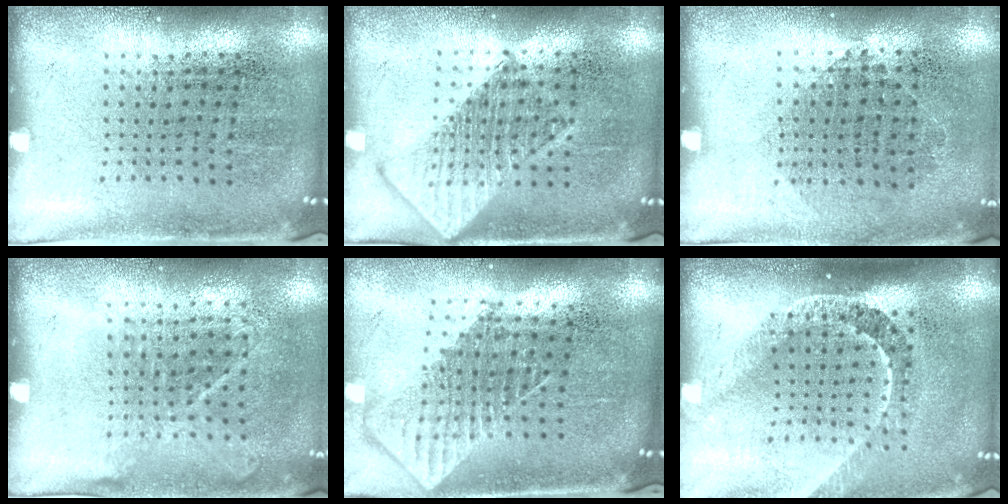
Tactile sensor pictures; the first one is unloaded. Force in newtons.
{"total": 2.0, "press": 2.0, "slide": 0.2}
{"total": 0.8, "press": 0.8, "slide": 0.3}
{"total": 1.2, "press": 1.0, "slide": 0.6}
{"total": 1.9, "press": 1.5, "slide": 1.1}
{"total": 2.1, "press": 1.5, "slide": 1.5}